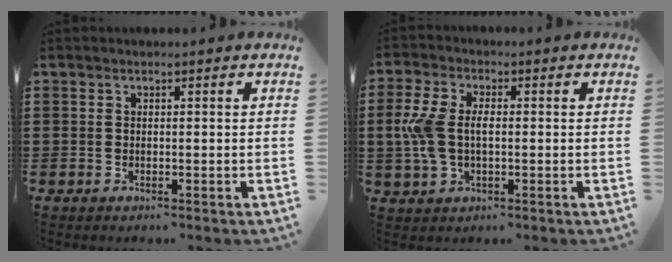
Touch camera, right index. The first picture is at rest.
{"total": 6.3, "force": [0.0, 3.6, 5.2], "torque": [-0.137, -0.002, -0.010]}